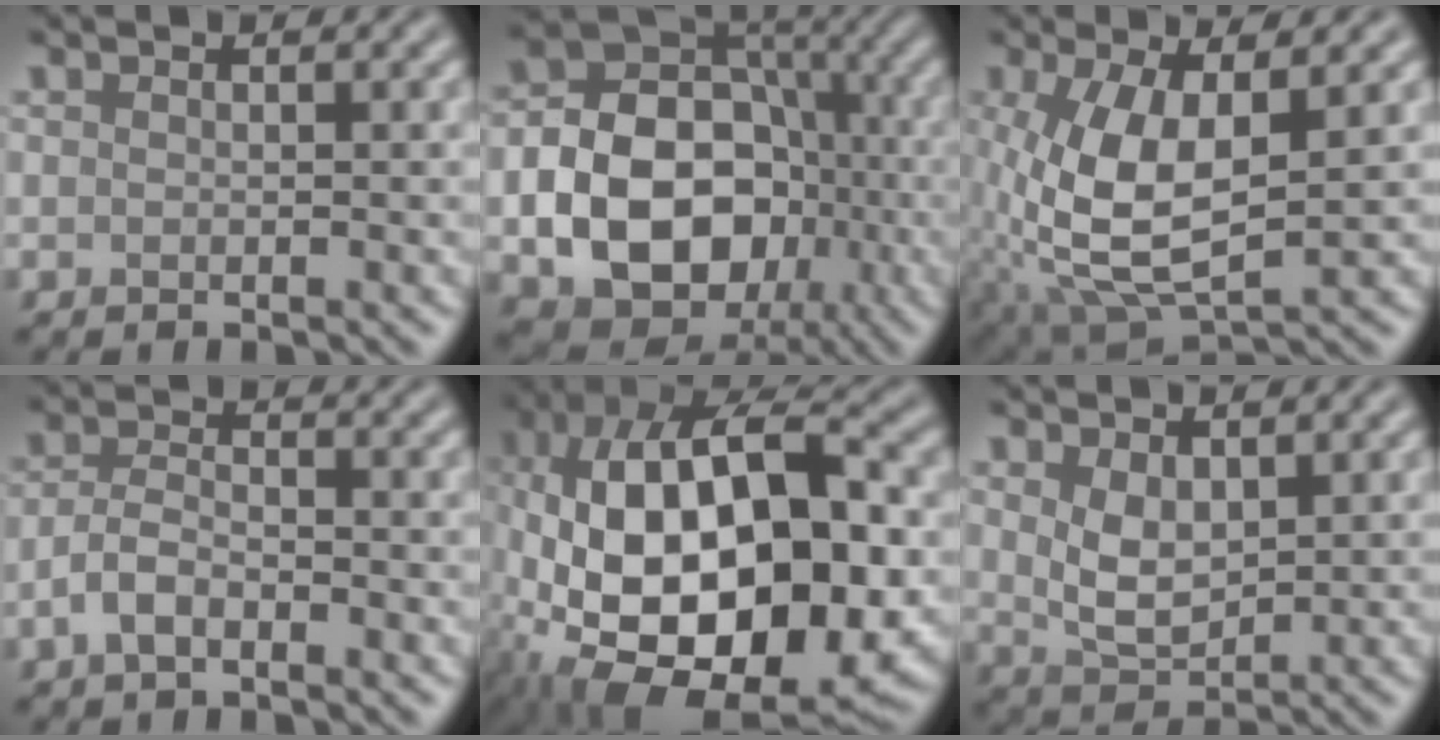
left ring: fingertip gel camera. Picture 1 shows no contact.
{"total": 12.6, "force": [-3.0, 9.3, 7.9], "torque": [-0.126, -0.005, -0.063]}
{"total": 7.7, "force": [0.1, 3.5, 6.9], "torque": [-0.154, -0.004, 0.005]}
{"total": 2.9, "force": [-1.4, 1.4, 2.2], "torque": [-0.044, 0.004, -0.035]}
{"total": 19.9, "force": [-3.1, 11.0, 16.3], "torque": [-0.282, -0.009, -0.036]}
{"total": 3.5, "force": [1.0, 2.1, 2.6], "torque": [-0.061, -0.004, 0.027]}